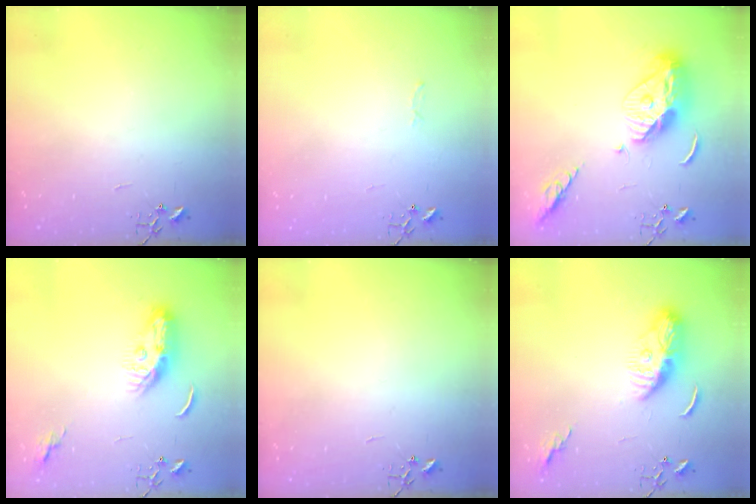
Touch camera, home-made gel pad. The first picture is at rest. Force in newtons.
{"total": 2.8, "press": 2.8, "slide": 0.4}
{"total": 15.9, "press": 15.8, "slide": 1.5}
{"total": 9.3, "press": 9.2, "slide": 1.2}
{"total": 0.0}
{"total": 9.4, "press": 9.4, "slide": 1.0}